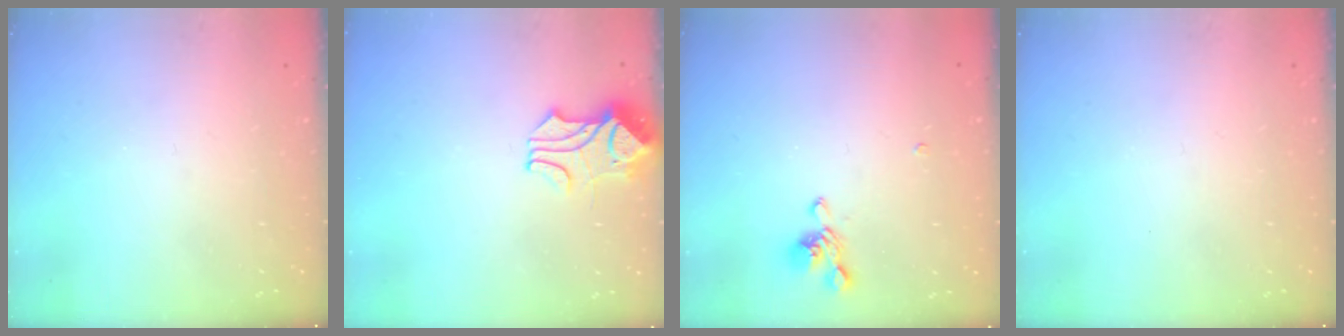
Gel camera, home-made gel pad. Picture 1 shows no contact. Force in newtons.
{"total": 1.7, "press": 1.3, "slide": 1.1}
{"total": 3.0, "press": 2.9, "slide": 0.6}
{"total": 0.0}